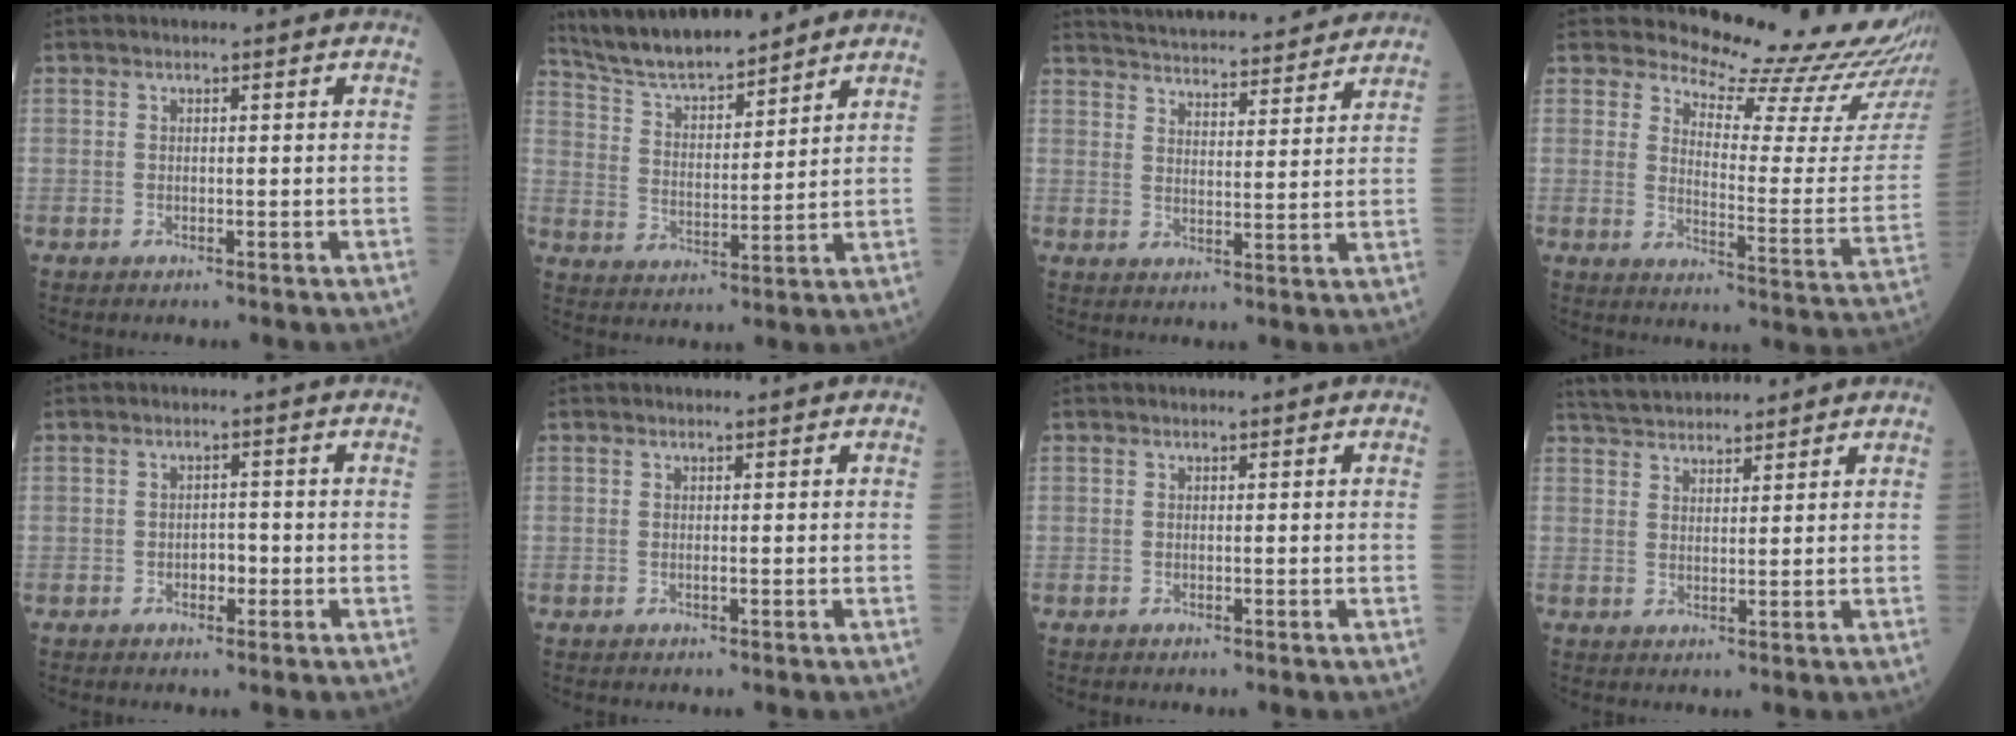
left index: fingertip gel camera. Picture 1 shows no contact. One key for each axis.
{"total": 12.7, "fx": 11.6, "fy": 2.0, "fz": 4.6, "tx": -0.086, "ty": 0.018, "tz": 0.211}
{"total": 19.6, "fx": 18.6, "fy": 2.3, "fz": 5.7, "tx": -0.089, "ty": 0.013, "tz": 0.256}
{"total": 17.6, "fx": 17.0, "fy": 0.3, "fz": 4.7, "tx": -0.070, "ty": -0.123, "tz": 0.194}
{"total": 1.9, "fx": -0.7, "fy": 1.2, "fz": 1.4, "tx": -0.017, "ty": 0.005, "tz": -0.010}
{"total": 0.0}
{"total": 0.0}
{"total": 7.4, "fx": 7.0, "fy": 1.4, "fz": 2.0, "tx": -0.038, "ty": 0.034, "tz": 0.118}